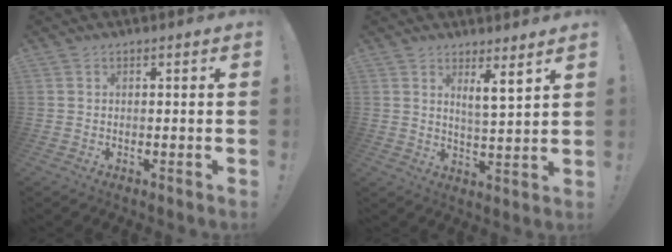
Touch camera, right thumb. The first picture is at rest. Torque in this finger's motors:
{"motor_torque": [0.07, 0.07, 0.40, -0.42, 0.05]}